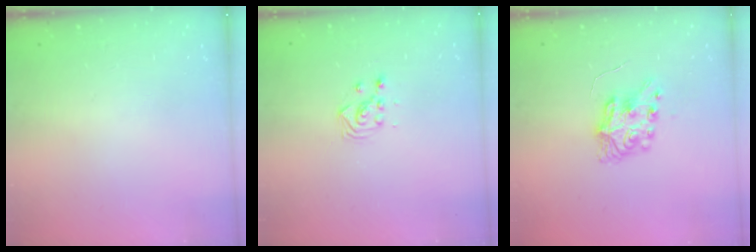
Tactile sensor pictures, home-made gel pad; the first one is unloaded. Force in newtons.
{"total": 2.9, "press": 2.9, "slide": 0.3}
{"total": 8.3, "press": 8.3, "slide": 0.4}